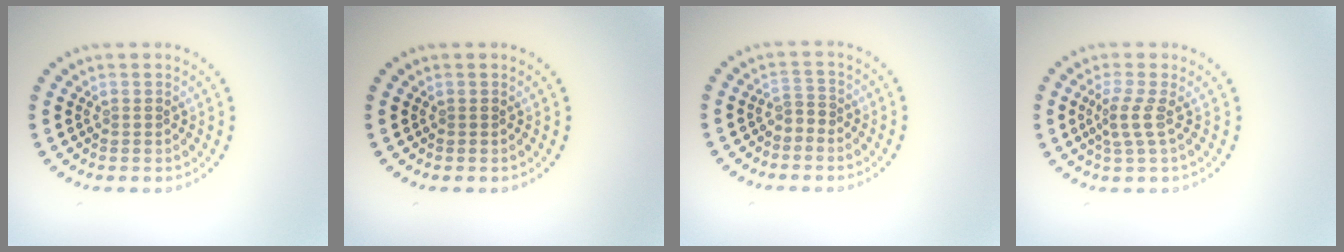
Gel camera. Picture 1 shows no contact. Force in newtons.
{"total": 0.0}
{"total": 1.0, "press": 0.8, "slide": 0.7}
{"total": 2.2, "press": 1.5, "slide": 1.6}